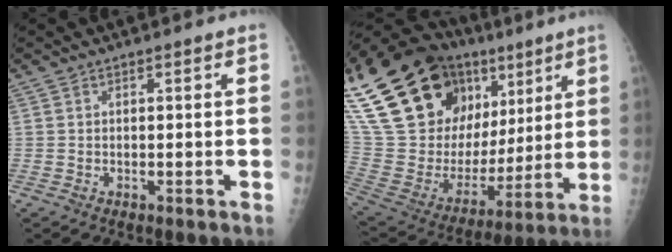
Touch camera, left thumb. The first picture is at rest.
{"total": 37.6, "force": [17.2, 21.0, 26.0], "torque": [-0.476, 0.034, 0.313]}